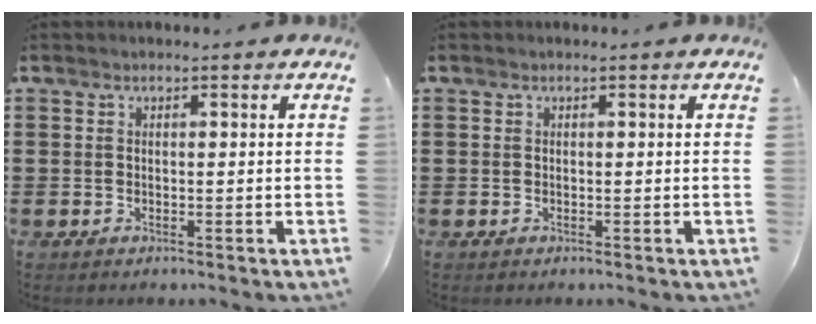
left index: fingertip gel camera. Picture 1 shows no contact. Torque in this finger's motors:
{"motor_torque": [0.15, 0.04, 0.02, 0.01]}